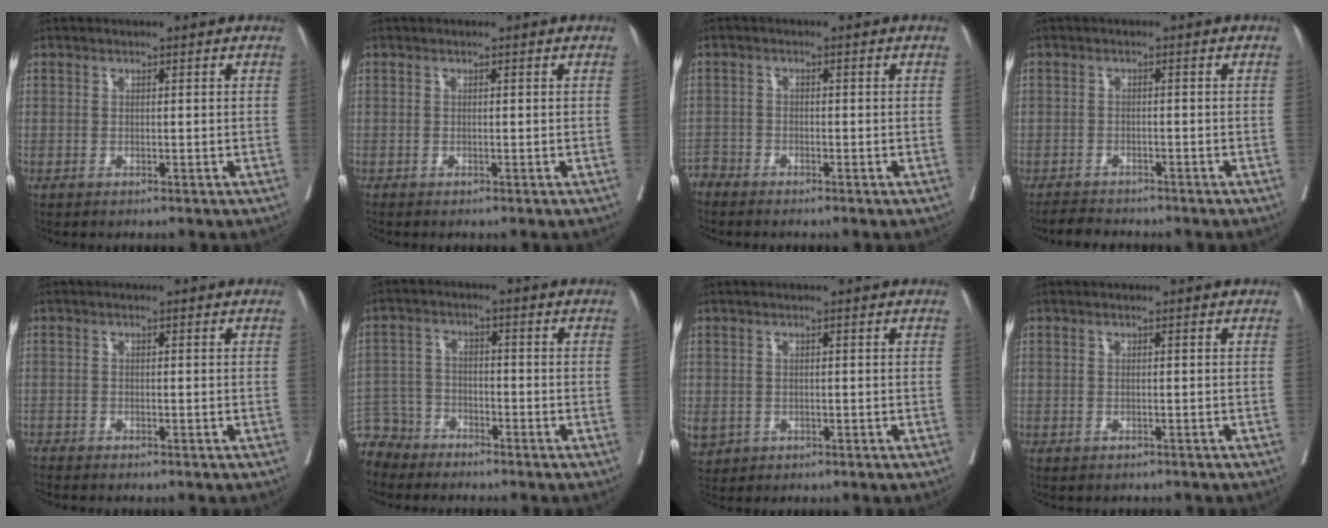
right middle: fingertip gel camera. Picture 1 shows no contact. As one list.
[{"total": 0.0}, {"total": 2.0, "force": [-2.0, 0.3, -0.3], "torque": [0.011, -0.005, -0.041]}, {"total": 3.2, "force": [-3.0, 1.0, 0.4], "torque": [-0.012, -0.008, -0.053]}, {"total": 1.9, "force": [-1.7, -0.5, 0.5], "torque": [-0.010, -0.001, -0.036]}, {"total": 7.2, "force": [-6.4, 3.1, -0.3], "torque": [0.005, 0.001, -0.130]}, {"total": 4.2, "force": [-1.5, 3.6, 1.4], "torque": [-0.038, -0.002, -0.018]}, {"total": 2.0, "force": [-1.8, 0.8, 0.4], "torque": [-0.010, -0.003, -0.026]}]